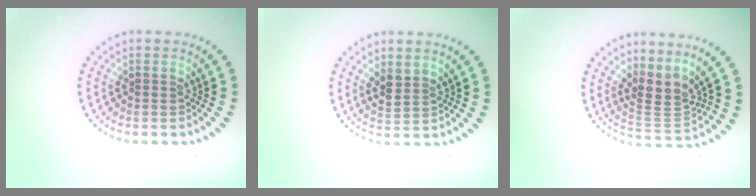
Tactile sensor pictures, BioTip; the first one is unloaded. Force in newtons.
{"total": 2.1, "press": 1.8, "slide": 1.1}
{"total": 3.4, "press": 2.4, "slide": 2.4}